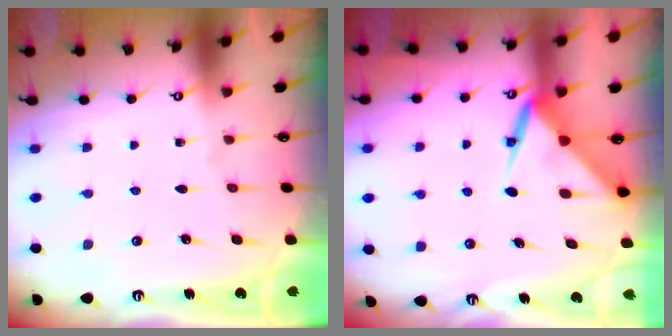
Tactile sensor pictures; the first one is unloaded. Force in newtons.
{"total": 6.5, "press": 6.5, "slide": 0.8}